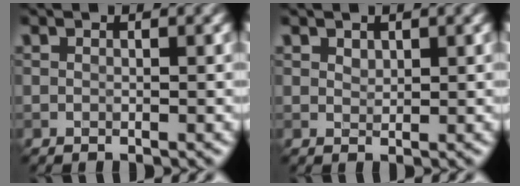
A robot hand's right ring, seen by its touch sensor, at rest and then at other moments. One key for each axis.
{"total": 0.8, "fx": 0.6, "fy": 0.5, "fz": 0.3, "tx": -0.007, "ty": 0.000, "tz": 0.014}